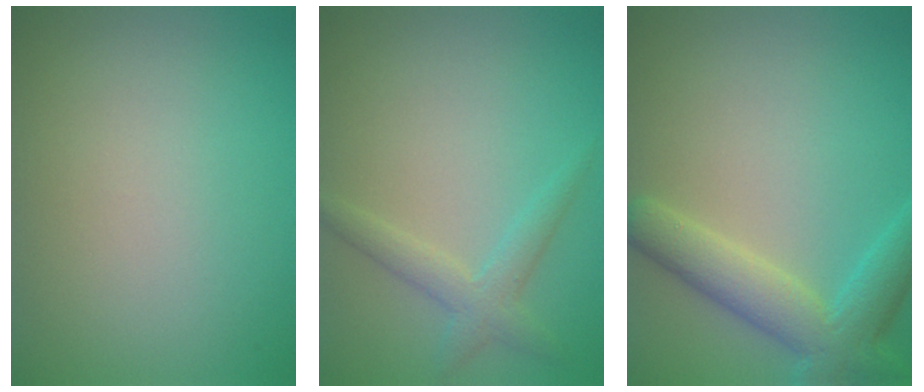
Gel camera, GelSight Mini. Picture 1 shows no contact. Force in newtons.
{"total": 2.4, "press": 2.4, "slide": 0.2}
{"total": 5.2, "press": 5.2, "slide": 0.4}